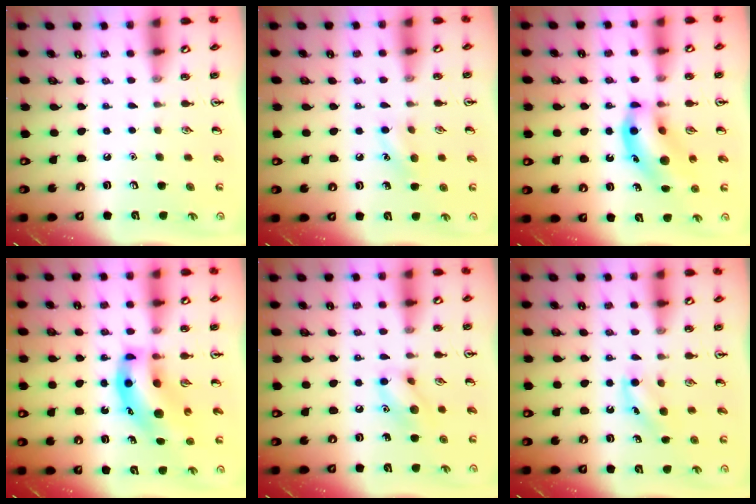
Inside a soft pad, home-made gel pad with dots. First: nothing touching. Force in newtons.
{"total": 8.0, "press": 7.8, "slide": 1.8}
{"total": 12.0, "press": 11.5, "slide": 3.5}
{"total": 12.6, "press": 12.2, "slide": 3.4}
{"total": 9.5, "press": 9.5, "slide": 0.8}
{"total": 5.1, "press": 4.7, "slide": 1.8}